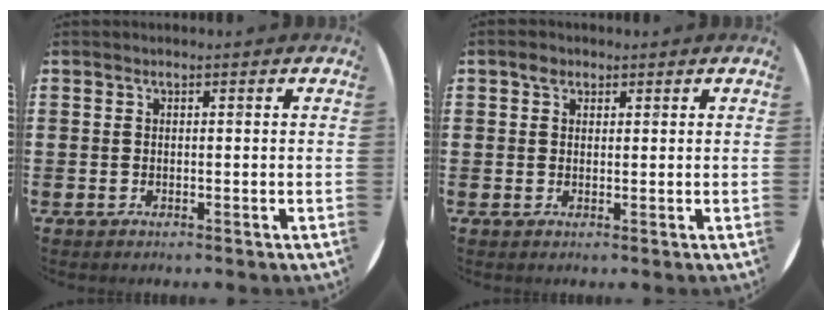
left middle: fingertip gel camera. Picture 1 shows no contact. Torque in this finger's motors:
{"motor_torque": [0.04, -0.01, 0.02, 0.00]}